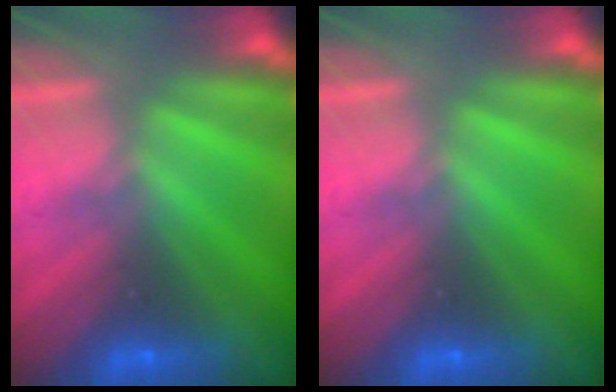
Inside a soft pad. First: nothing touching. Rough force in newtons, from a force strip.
{"total": 0.0}